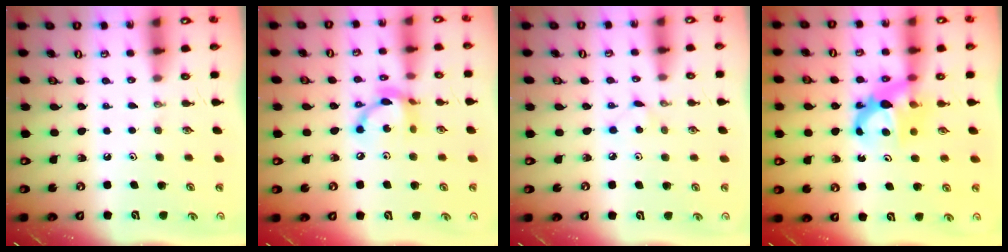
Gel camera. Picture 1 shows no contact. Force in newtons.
{"total": 11.7, "press": 11.6, "slide": 0.6}
{"total": 2.8, "press": 2.8, "slide": 0.4}
{"total": 6.7, "press": 6.7, "slide": 0.2}